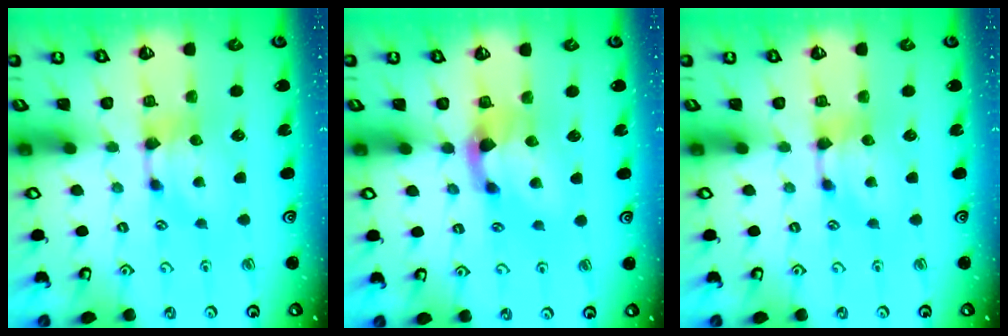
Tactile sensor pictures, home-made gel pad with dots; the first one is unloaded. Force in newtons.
{"total": 2.6, "press": 2.0, "slide": 1.7}
{"total": 0.0}